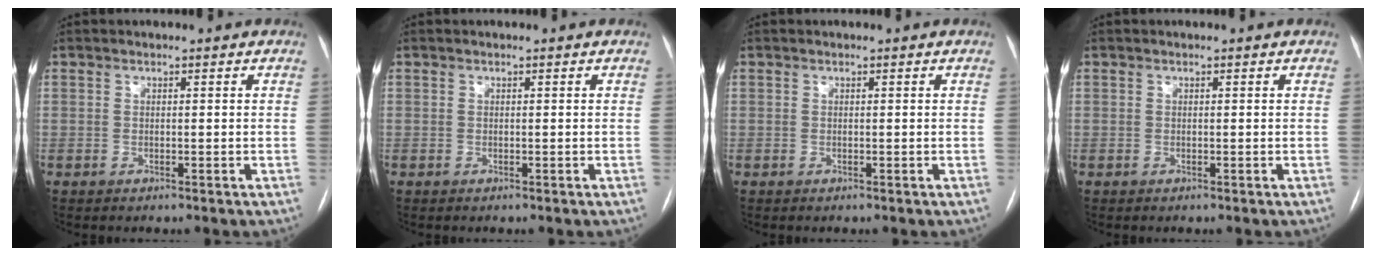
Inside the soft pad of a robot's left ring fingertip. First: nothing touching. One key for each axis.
{"total": 0.0}
{"total": 0.0}
{"total": 0.0}